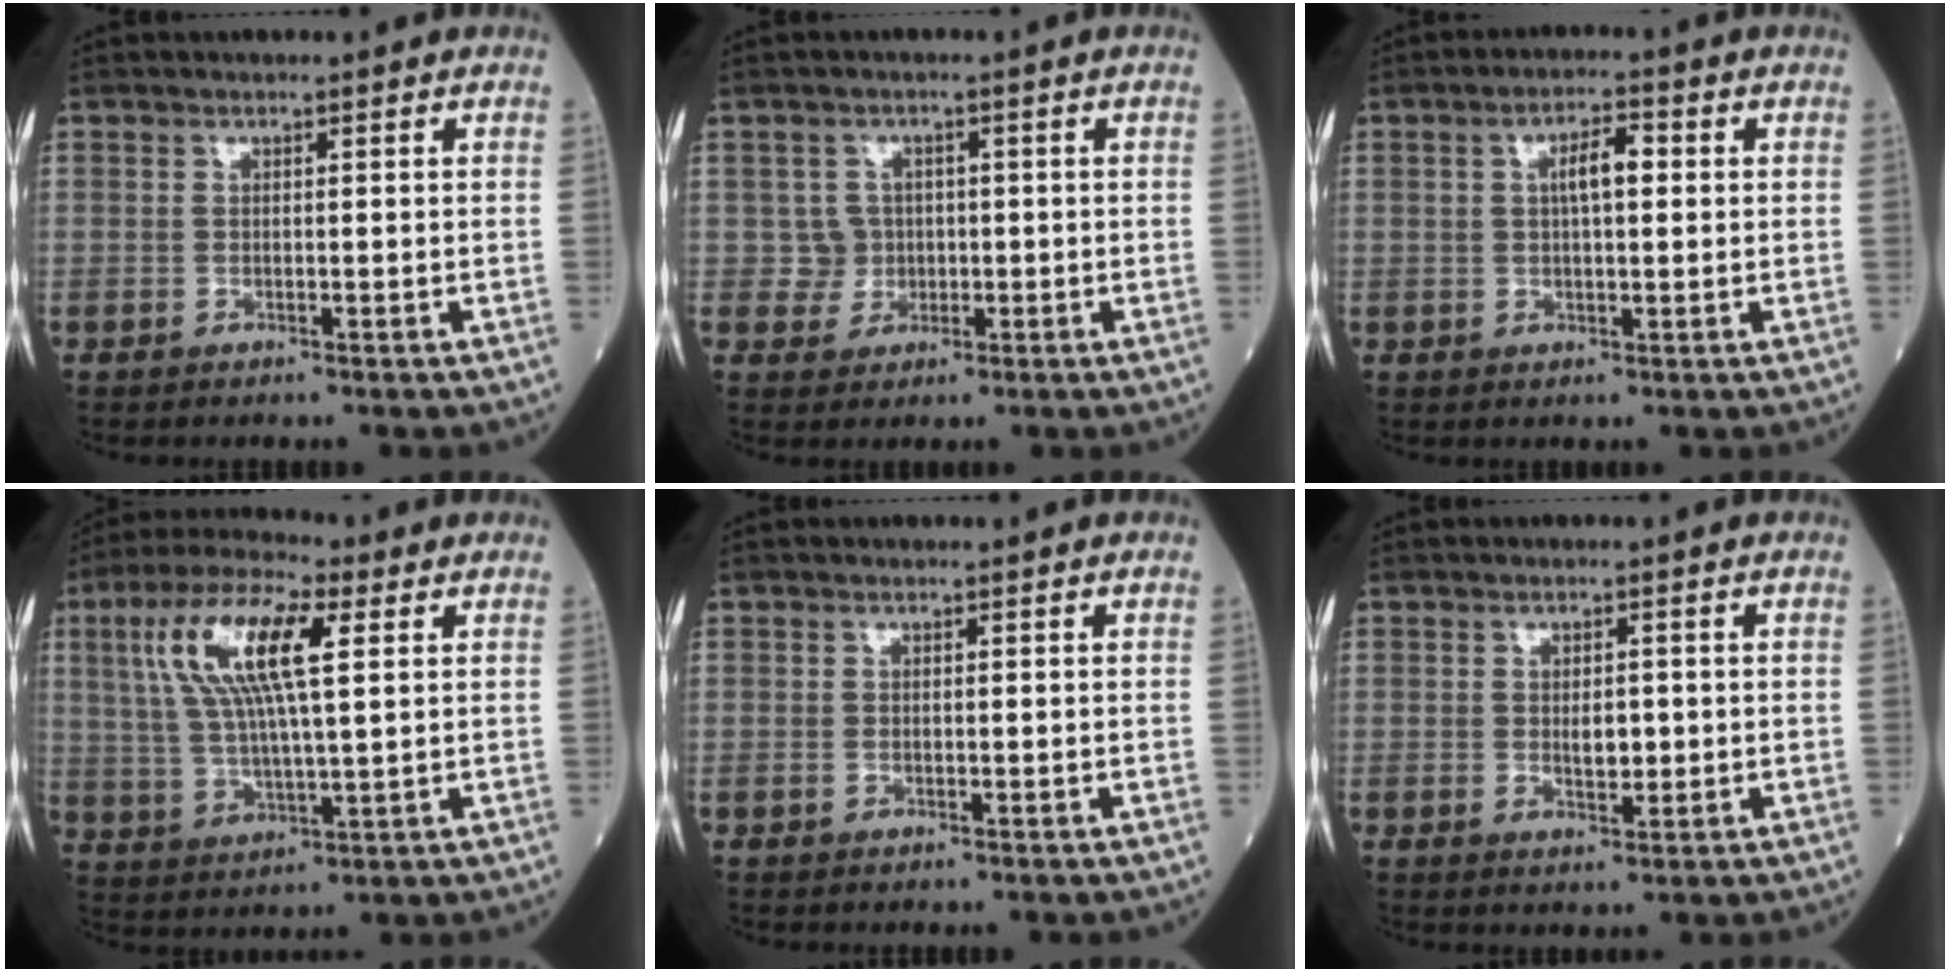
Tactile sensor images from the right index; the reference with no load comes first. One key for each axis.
{"total": 3.2, "fx": 0.0, "fy": 3.2, "fz": 0.1, "tx": 0.007, "ty": 0.008, "tz": 0.002}
{"total": 4.6, "fx": 1.0, "fy": 1.4, "fz": 4.3, "tx": -0.074, "ty": 0.011, "tz": 0.015}
{"total": 13.3, "fx": 4.1, "fy": 2.8, "fz": 12.3, "tx": -0.254, "ty": 0.021, "tz": 0.075}
{"total": 0.0}
{"total": 2.6, "fx": 0.0, "fy": 1.2, "fz": 2.2, "tx": -0.032, "ty": -0.001, "tz": 0.002}